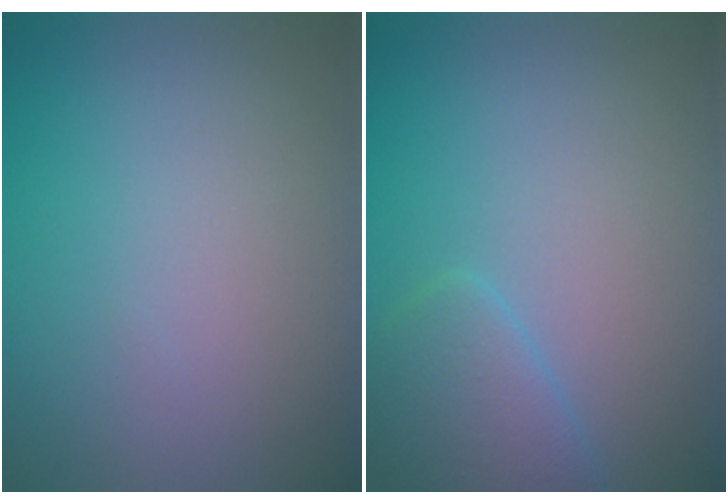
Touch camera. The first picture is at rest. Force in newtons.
{"total": 2.9, "press": 2.9, "slide": 0.2}